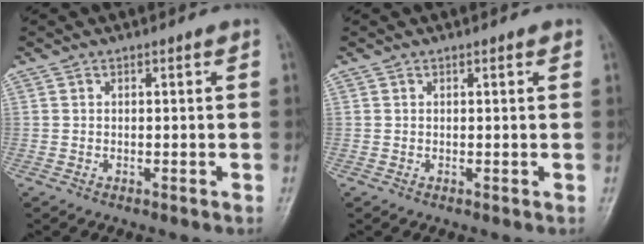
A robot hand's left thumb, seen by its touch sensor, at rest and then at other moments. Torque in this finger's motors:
{"motor_torque": [-0.15, 0.01, -0.28, -0.13, 0.02]}